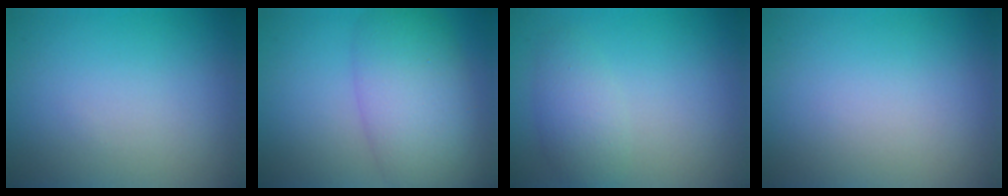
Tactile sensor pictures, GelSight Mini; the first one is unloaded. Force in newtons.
{"total": 7.8, "press": 7.8, "slide": 0.2}
{"total": 2.6, "press": 2.6, "slide": 0.1}
{"total": 0.0}